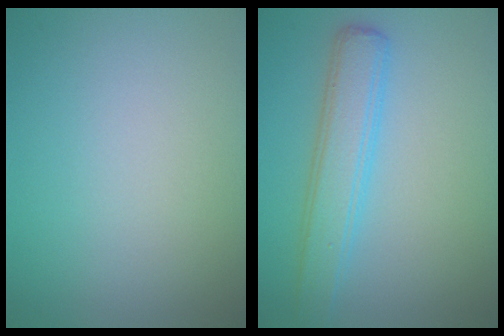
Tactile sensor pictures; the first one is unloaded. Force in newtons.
{"total": 4.0, "press": 4.0, "slide": 0.0}